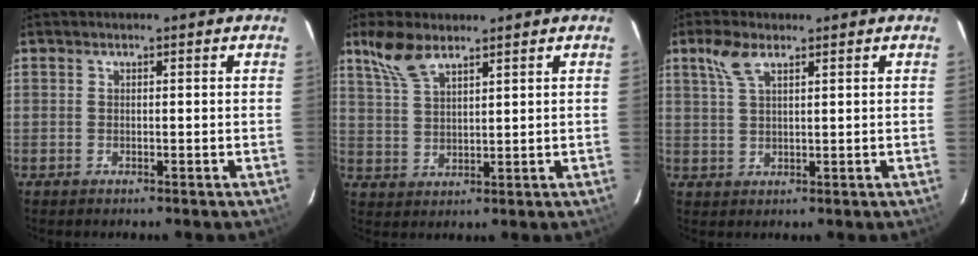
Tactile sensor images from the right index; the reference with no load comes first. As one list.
[{"total": 6.8, "force": [5.0, 2.6, 3.9], "torque": [-0.083, 0.012, 0.104]}, {"total": 4.6, "force": [2.8, 1.8, 3.1], "torque": [-0.066, 0.009, 0.057]}]